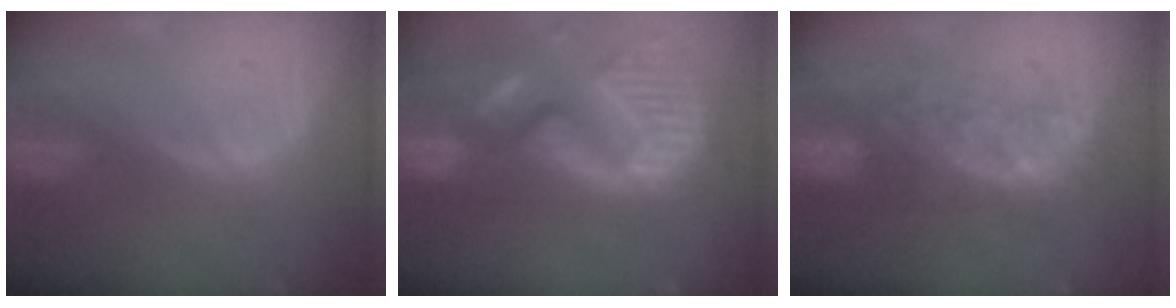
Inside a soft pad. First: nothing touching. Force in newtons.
{"total": 14.7, "press": 12.3, "slide": 8.1}
{"total": 7.7, "press": 7.3, "slide": 2.3}